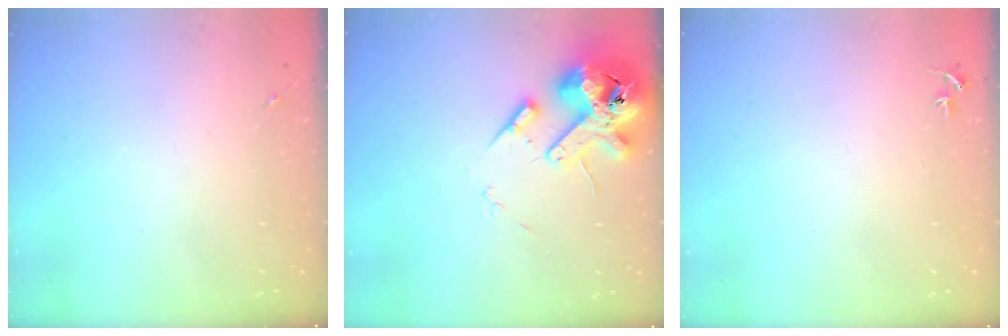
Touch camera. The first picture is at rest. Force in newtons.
{"total": 15.8, "press": 15.5, "slide": 2.8}
{"total": 2.7, "press": 2.7, "slide": 0.3}